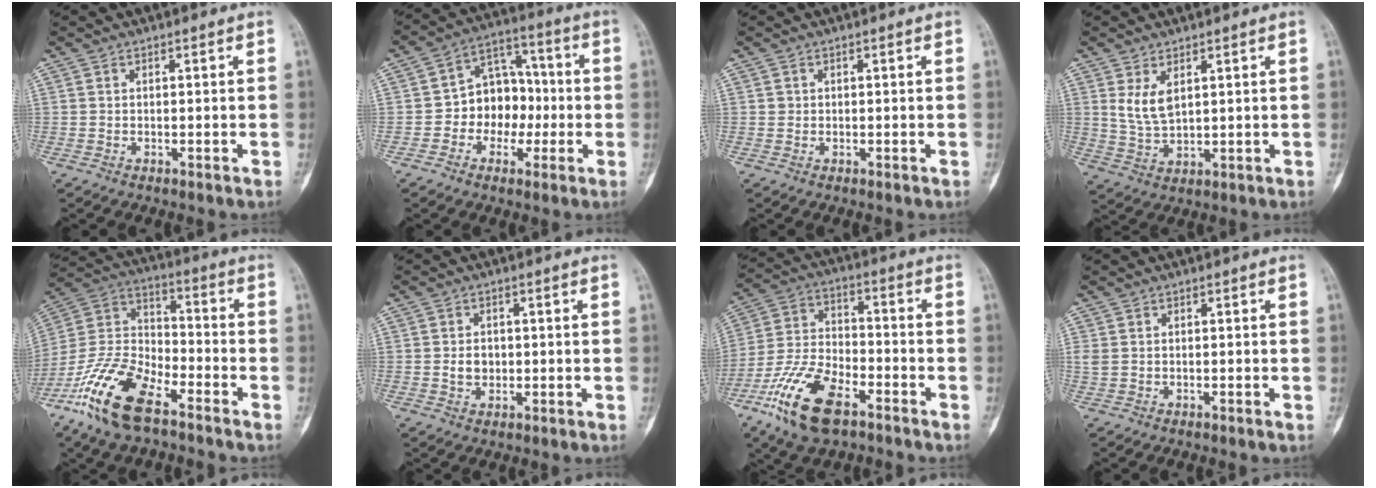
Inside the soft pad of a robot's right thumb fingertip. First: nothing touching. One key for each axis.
{"total": 10.8, "fx": -1.7, "fy": 8.7, "fz": 6.3, "tx": -0.052, "ty": 0.043, "tz": -0.038}
{"total": 0.7, "fx": 0.1, "fy": 0.7, "fz": 0.1, "tx": 0.004, "ty": 0.003, "tz": 0.002}
{"total": 5.3, "fx": 2.2, "fy": 2.5, "fz": 4.1, "tx": -0.077, "ty": -0.016, "tz": 0.055}
{"total": 17.5, "fx": -10.8, "fy": 7.3, "fz": 11.7, "tx": -0.238, "ty": 0.051, "tz": -0.213}
{"total": 3.1, "fx": -0.2, "fy": 2.5, "fz": 1.8, "tx": -0.019, "ty": 0.003, "tz": -0.003}
{"total": 16.1, "fx": -9.1, "fy": 7.3, "fz": 11.1, "tx": -0.220, "ty": 0.036, "tz": -0.174}
{"total": 1.4, "fx": -0.1, "fy": 1.1, "fz": 0.9, "tx": -0.030, "ty": 0.009, "tz": 0.001}